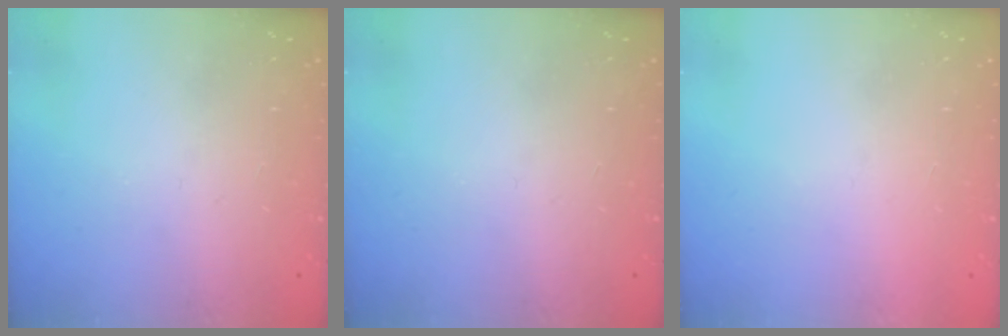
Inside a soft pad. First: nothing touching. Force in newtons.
{"total": 0.0}
{"total": 1.5, "press": 1.5, "slide": 0.1}